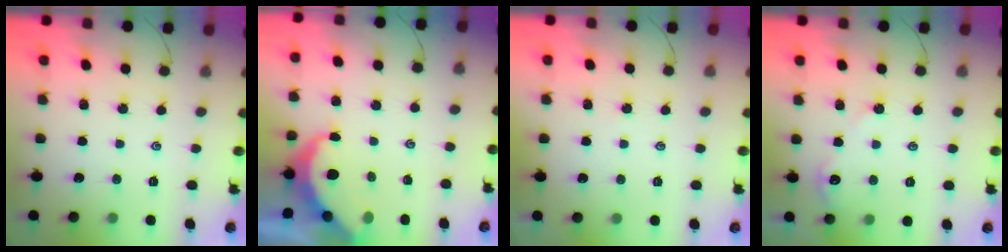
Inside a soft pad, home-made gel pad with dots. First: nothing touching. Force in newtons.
{"total": 6.0, "press": 6.0, "slide": 0.2}
{"total": 1.9, "press": 1.8, "slide": 0.4}
{"total": 3.4, "press": 3.4, "slide": 0.4}